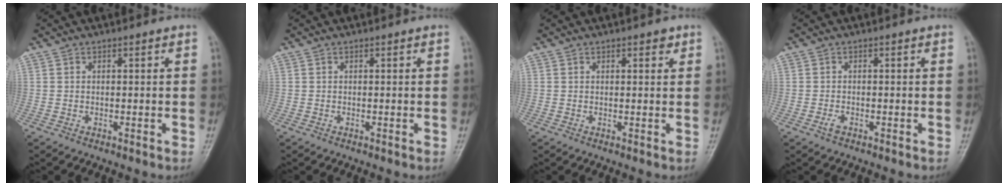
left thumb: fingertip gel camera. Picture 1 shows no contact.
{"total": 0.0}
{"total": 1.7, "force": [1.0, 0.7, 1.2], "torque": [-0.009, -0.003, 0.011]}
{"total": 1.1, "force": [-0.7, 0.5, 0.8], "torque": [-0.018, 0.000, -0.014]}